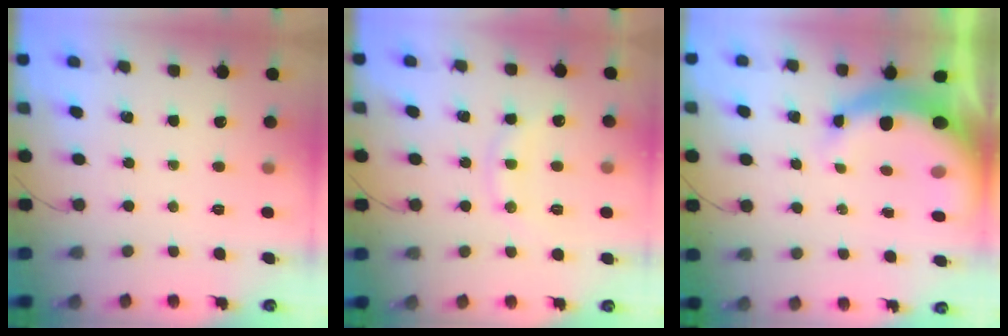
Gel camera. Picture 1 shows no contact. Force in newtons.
{"total": 9.2, "press": 9.1, "slide": 0.5}
{"total": 9.7, "press": 9.5, "slide": 2.0}